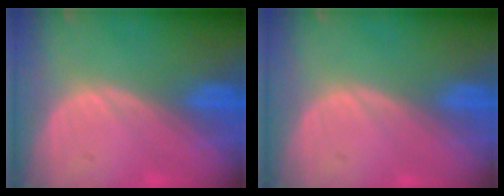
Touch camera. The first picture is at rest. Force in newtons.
{"total": 0.0}